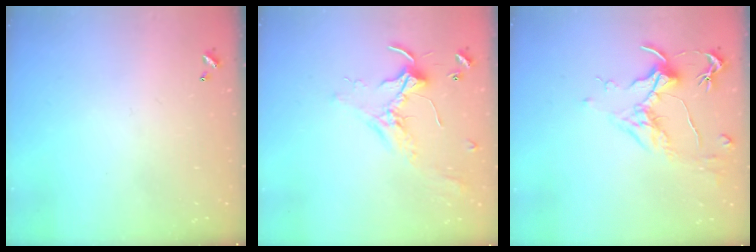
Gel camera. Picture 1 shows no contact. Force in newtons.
{"total": 2.1, "press": 2.1, "slide": 0.4}
{"total": 1.7, "press": 1.5, "slide": 0.9}